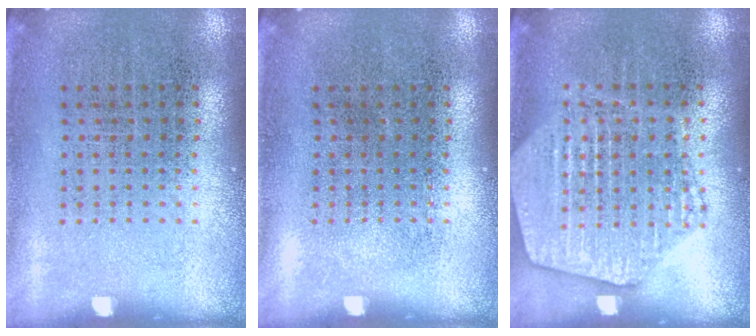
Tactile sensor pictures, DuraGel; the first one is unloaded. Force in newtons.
{"total": 0.0}
{"total": 1.6, "press": 1.6, "slide": 0.2}